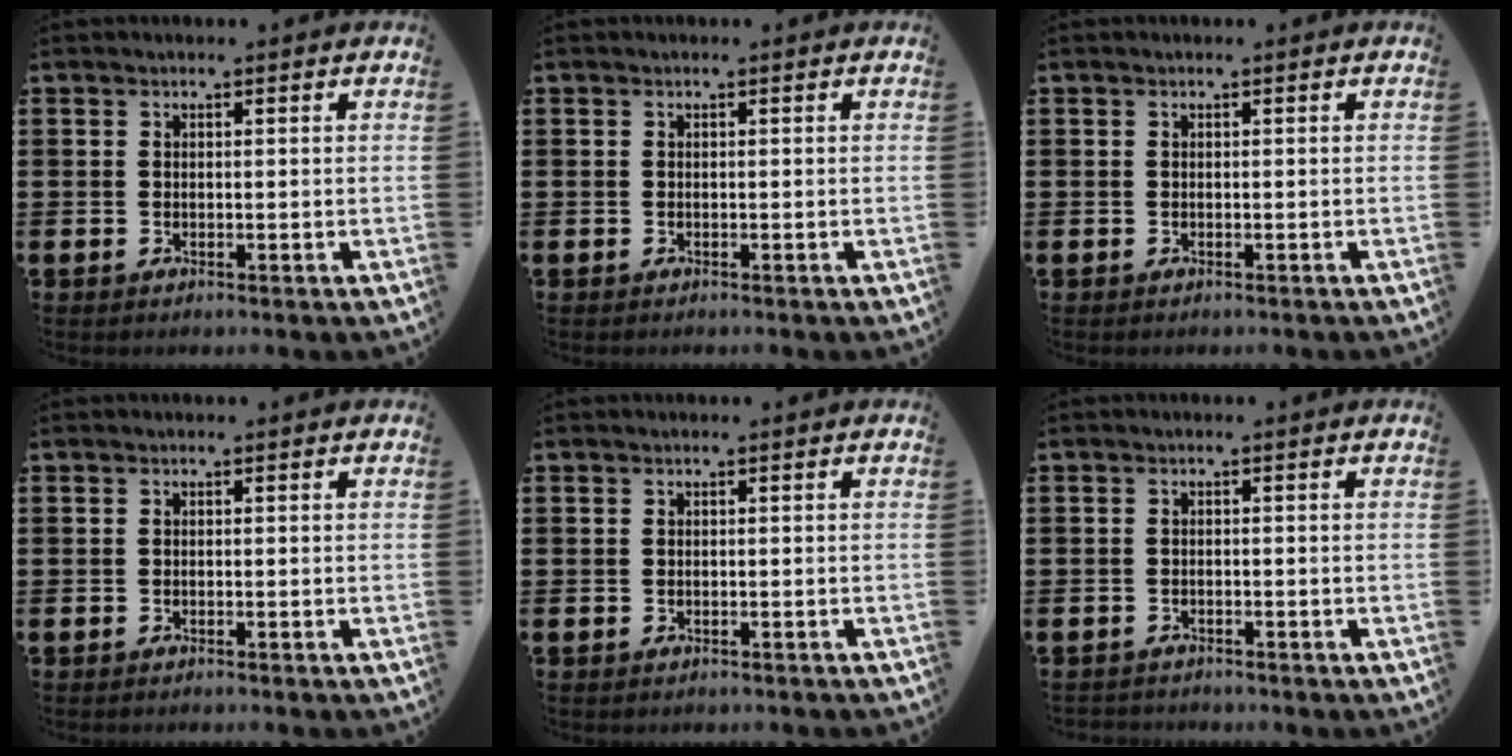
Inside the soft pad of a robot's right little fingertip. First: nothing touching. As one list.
[{"total": 0.0}, {"total": 0.0}, {"total": 0.0}, {"total": 0.0}, {"total": 0.8, "force": [-0.7, 0.1, -0.1], "torque": [0.000, 0.001, -0.016]}]